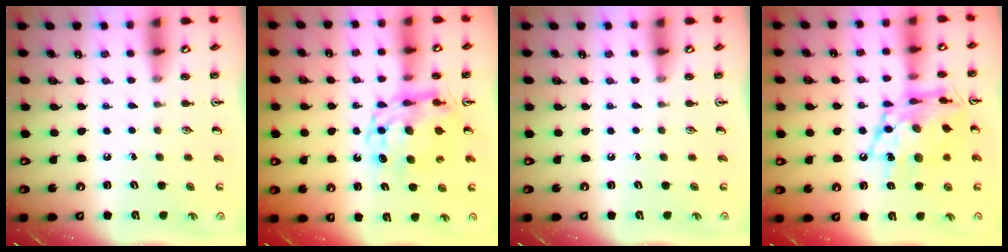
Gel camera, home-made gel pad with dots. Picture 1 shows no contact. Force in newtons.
{"total": 13.2, "press": 13.2, "slide": 1.0}
{"total": 0.0}
{"total": 17.2, "press": 17.1, "slide": 1.7}